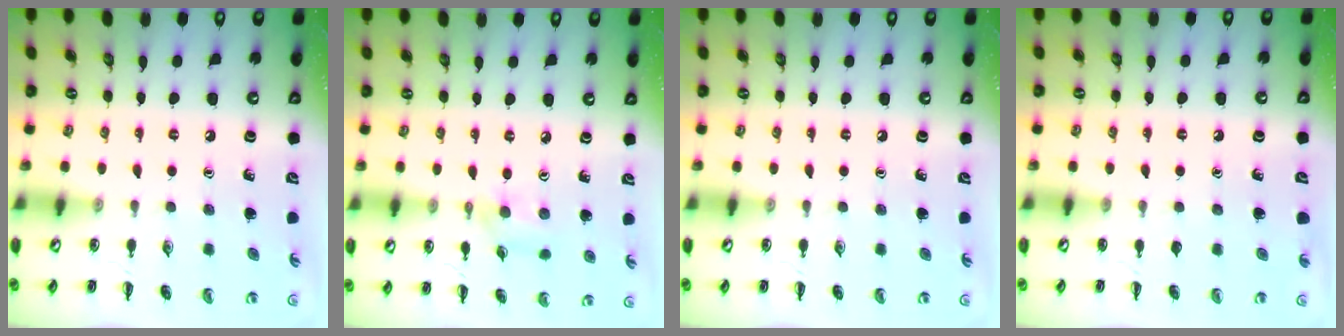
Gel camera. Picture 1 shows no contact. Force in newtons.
{"total": 3.5, "press": 3.4, "slide": 1.0}
{"total": 0.0}
{"total": 0.0}